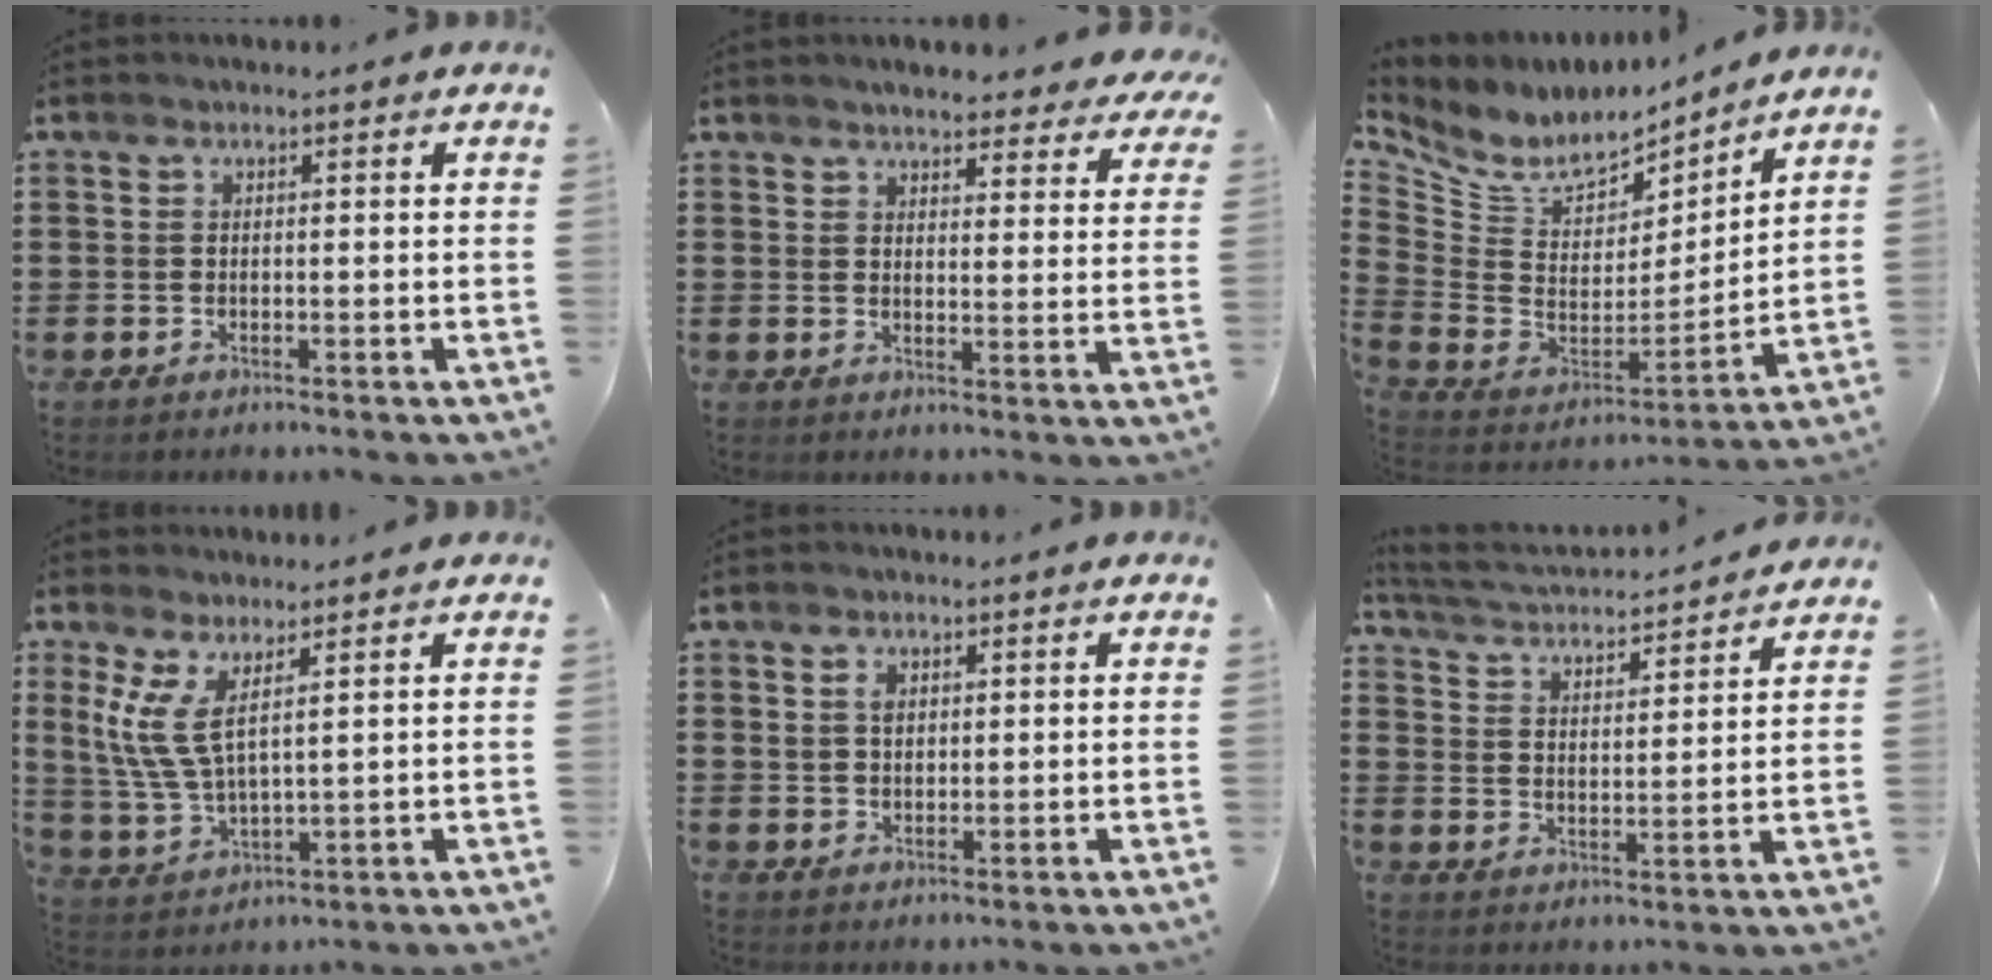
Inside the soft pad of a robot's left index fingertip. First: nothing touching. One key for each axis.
{"total": 4.1, "fx": 4.0, "fy": 0.3, "fz": 1.0, "tx": -0.027, "ty": -0.017, "tz": 0.071}
{"total": 6.7, "fx": 5.5, "fy": 3.2, "fz": 2.1, "tx": -0.079, "ty": -0.045, "tz": 0.098}
{"total": 6.9, "fx": 3.6, "fy": 2.2, "fz": 5.4, "tx": -0.139, "ty": -0.010, "tz": 0.060}
{"total": 2.0, "fx": 0.9, "fy": 1.4, "fz": 1.2, "tx": -0.028, "ty": 0.006, "tz": 0.016}
{"total": 3.1, "fx": 3.1, "fy": -0.1, "fz": 0.6, "tx": -0.033, "ty": -0.027, "tz": 0.045}